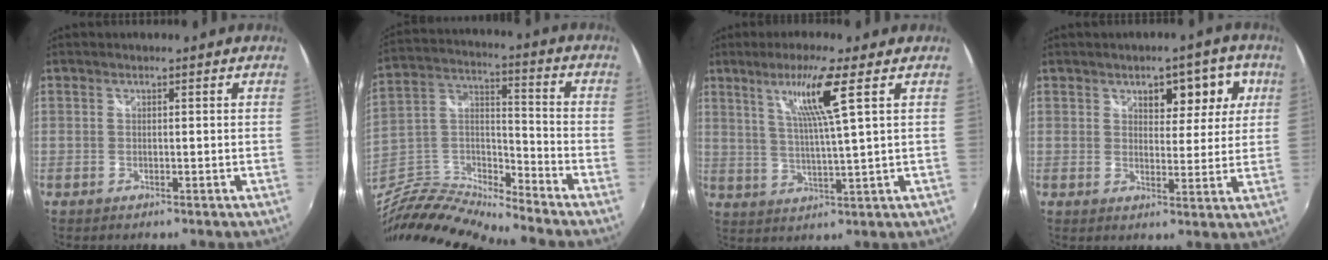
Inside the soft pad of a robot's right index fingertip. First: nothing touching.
{"total": 13.6, "force": [-12.4, 1.1, 5.4], "torque": [-0.135, 0.005, -0.256]}
{"total": 8.5, "force": [4.0, -1.0, 7.5], "torque": [-0.133, -0.001, 0.074]}
{"total": 7.4, "force": [3.2, 4.3, 5.1], "torque": [-0.070, 0.022, 0.046]}